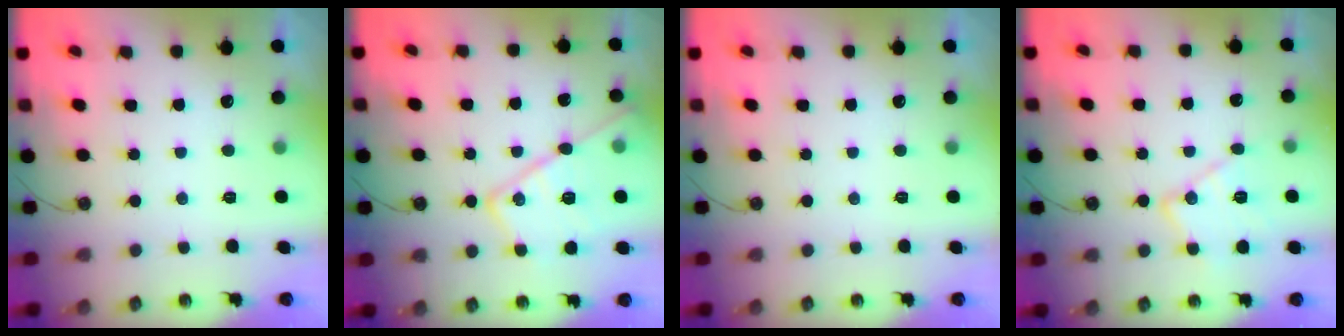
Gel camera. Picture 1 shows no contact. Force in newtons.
{"total": 18.7, "press": 18.7, "slide": 1.3}
{"total": 0.0}
{"total": 12.7, "press": 12.7, "slide": 0.5}